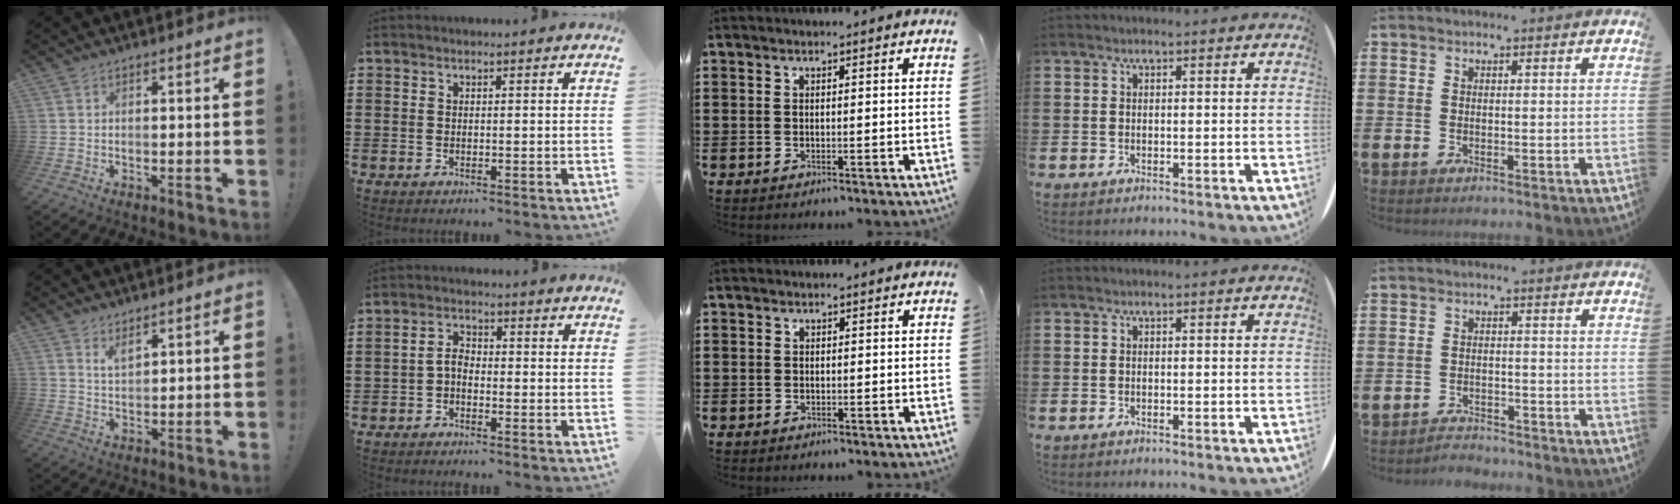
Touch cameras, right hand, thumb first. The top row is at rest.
{"thumb": {"total": 3.8, "force": [3.2, 1.4, 1.6], "torque": [-0.016, -0.024, 0.056]}, "index": {"total": 2.5, "force": [-1.3, 1.3, 1.7], "torque": [-0.042, 0.006, -0.029]}, "middle": {"total": 0.5, "force": [-0.3, 0.4, 0.1], "torque": [-0.001, 0.003, -0.007]}, "little": {"total": 2.2, "force": [-2.1, 0.2, -0.2], "torque": [-0.003, 0.003, -0.048]}}